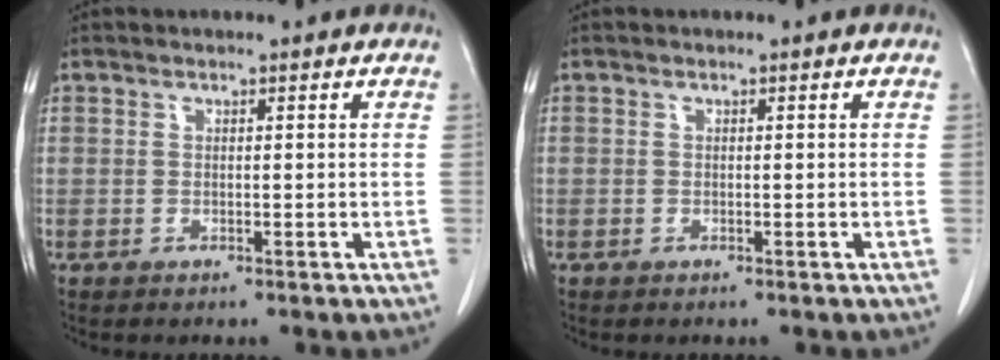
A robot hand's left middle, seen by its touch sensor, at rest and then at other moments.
{"total": 0.0}